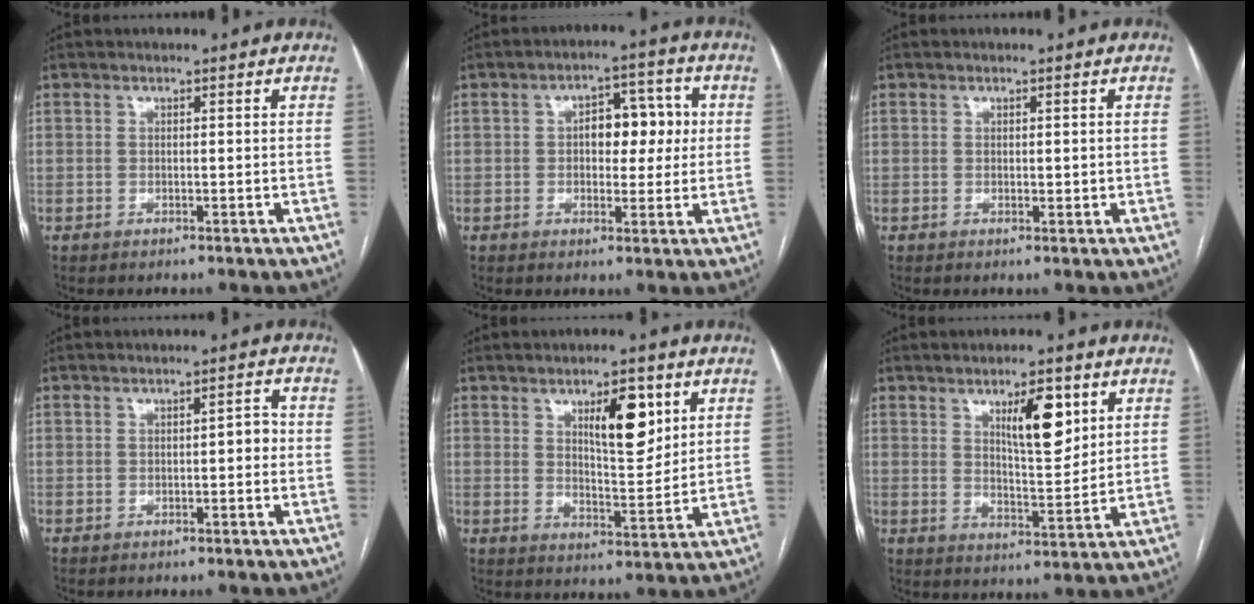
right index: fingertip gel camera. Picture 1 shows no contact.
{"total": 7.1, "force": [0.8, 3.9, 5.9], "torque": [-0.077, 0.025, 0.011]}
{"total": 1.2, "force": [0.2, 0.6, 1.0], "torque": [-0.012, -0.003, 0.004]}
{"total": 2.0, "force": [-0.2, 0.8, 1.9], "torque": [-0.022, 0.010, -0.004]}
{"total": 8.6, "force": [3.8, 2.6, 7.2], "torque": [-0.114, -0.002, 0.063]}
{"total": 8.3, "force": [3.9, 2.3, 7.0], "torque": [-0.115, -0.004, 0.065]}